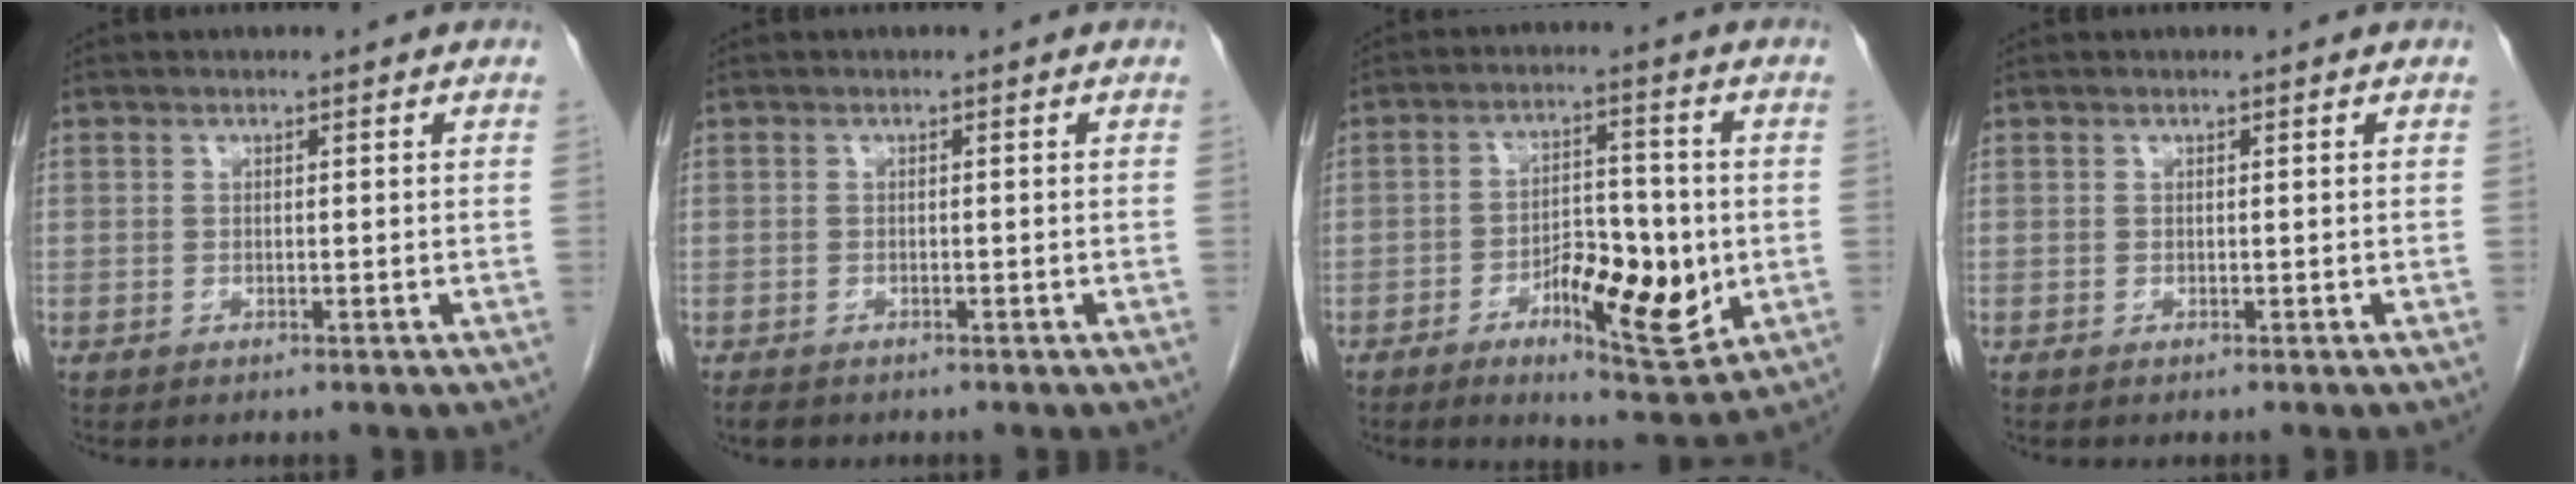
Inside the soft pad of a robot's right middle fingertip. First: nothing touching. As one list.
[{"total": 1.8, "force": [-1.5, 0.8, 0.8], "torque": [-0.018, -0.003, -0.019]}, {"total": 10.8, "force": [-3.0, 3.5, 9.8], "torque": [-0.159, -0.002, -0.043]}, {"total": 0.0}]